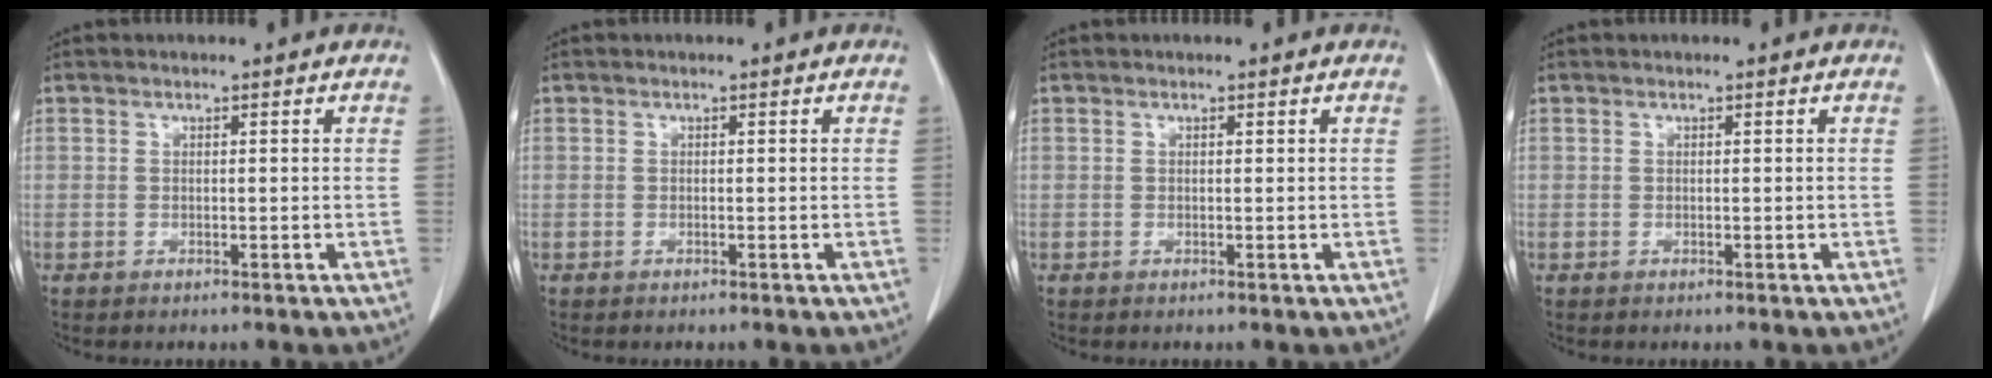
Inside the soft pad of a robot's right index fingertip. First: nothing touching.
{"total": 0.0}
{"total": 0.0}
{"total": 0.0}